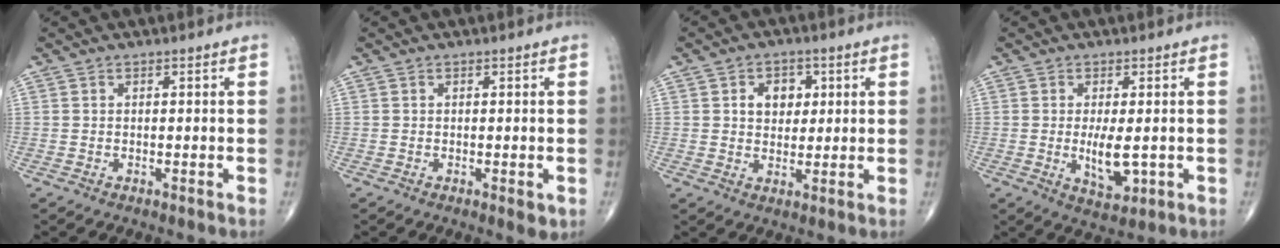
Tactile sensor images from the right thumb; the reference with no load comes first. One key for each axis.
{"total": 1.6, "fx": -0.4, "fy": 0.5, "fz": 1.5, "tx": -0.018, "ty": -0.004, "tz": -0.004}
{"total": 5.7, "fx": 1.6, "fy": 4.3, "fz": 3.4, "tx": -0.021, "ty": -0.004, "tz": 0.022}
{"total": 5.9, "fx": -0.5, "fy": 2.3, "fz": 5.4, "tx": -0.093, "ty": -0.015, "tz": -0.002}